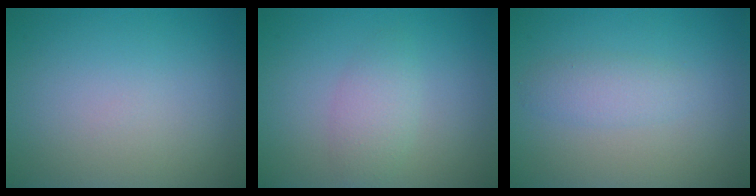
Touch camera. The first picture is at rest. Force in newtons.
{"total": 2.2, "press": 2.2, "slide": 0.1}
{"total": 1.8, "press": 1.8, "slide": 0.1}